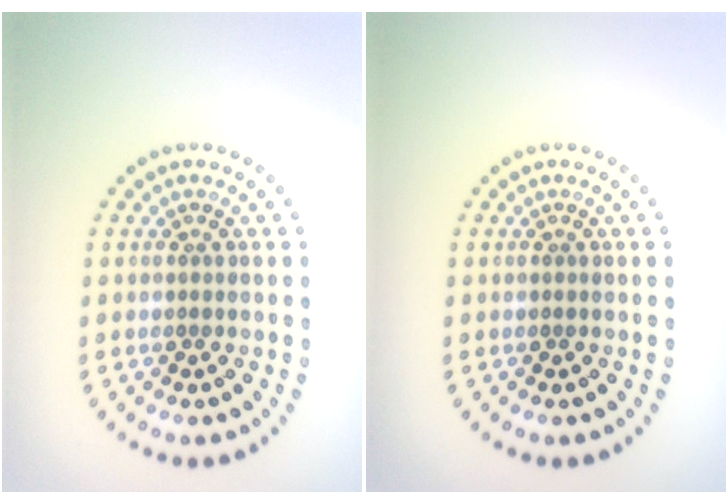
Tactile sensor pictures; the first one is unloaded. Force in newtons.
{"total": 0.0}